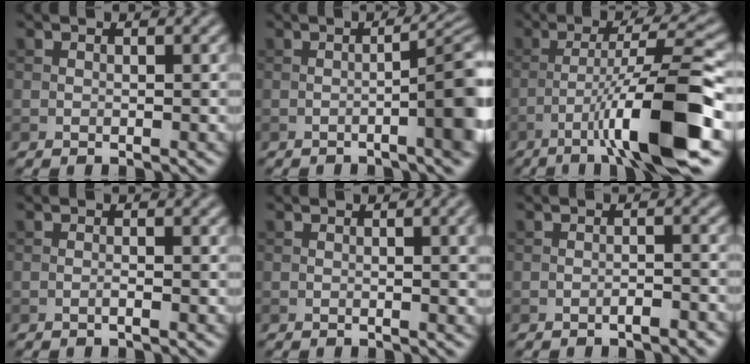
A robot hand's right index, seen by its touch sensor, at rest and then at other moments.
{"total": 8.1, "force": [-1.6, 1.9, 7.7], "torque": [-0.092, -0.001, -0.022]}
{"total": 10.6, "force": [-4.7, 1.1, 9.4], "torque": [-0.149, 0.020, -0.075]}
{"total": 0.7, "force": [-0.3, 0.1, 0.6], "torque": [-0.010, 0.001, -0.009]}
{"total": 3.9, "force": [0.3, 1.4, 3.6], "torque": [-0.030, 0.010, -0.001]}
{"total": 1.5, "force": [-1.1, 0.3, 1.0], "torque": [-0.014, 0.005, -0.017]}